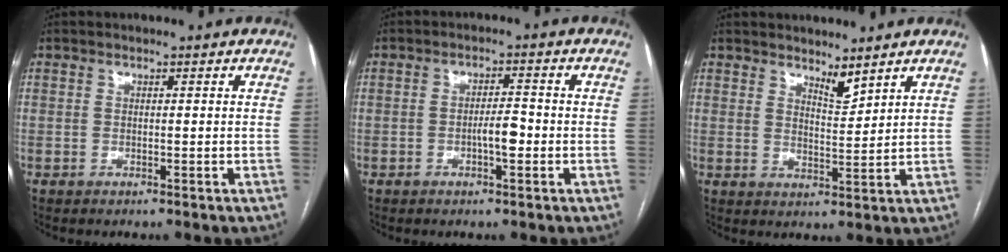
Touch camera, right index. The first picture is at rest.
{"total": 3.4, "force": [-1.0, 0.8, 3.2], "torque": [-0.051, 0.004, -0.017]}
{"total": 3.3, "force": [2.9, 0.5, 1.4], "torque": [-0.026, -0.015, 0.055]}